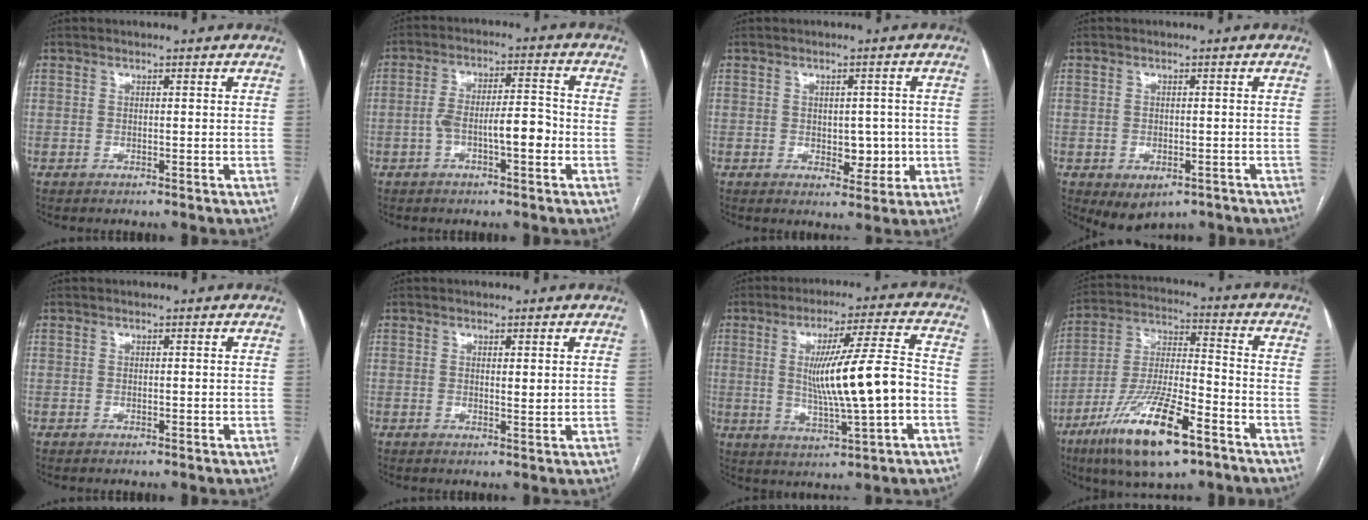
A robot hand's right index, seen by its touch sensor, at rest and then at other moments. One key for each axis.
{"total": 7.3, "fx": -2.2, "fy": 1.9, "fz": 6.7, "tx": -0.122, "ty": 0.023, "tz": -0.036}
{"total": 4.4, "fx": -0.4, "fy": 2.7, "fz": 3.4, "tx": -0.037, "ty": 0.003, "tz": 0.002}
{"total": 4.6, "fx": -2.7, "fy": 2.9, "fz": 2.4, "tx": -0.029, "ty": -0.004, "tz": -0.026}
{"total": 0.0}
{"total": 1.5, "fx": 0.5, "fy": 0.2, "fz": 1.4, "tx": -0.023, "ty": -0.004, "tz": 0.009}
{"total": 13.3, "fx": -1.0, "fy": 0.1, "fz": 13.3, "tx": -0.225, "ty": 0.001, "tz": -0.012}
{"total": 17.1, "fx": -10.0, "fy": 3.7, "fz": 13.3, "tx": -0.271, "ty": -0.026, "tz": -0.177}